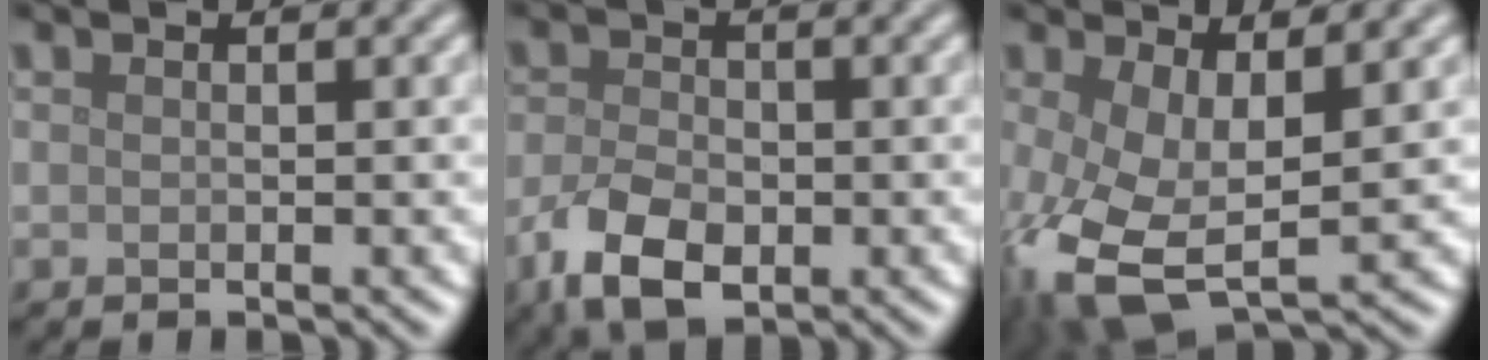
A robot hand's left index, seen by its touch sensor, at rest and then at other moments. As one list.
[{"total": 5.6, "force": [-2.4, 3.4, 3.8], "torque": [-0.083, -0.008, -0.049]}, {"total": 8.7, "force": [-0.8, 4.7, 7.3], "torque": [-0.177, -0.027, -0.005]}]